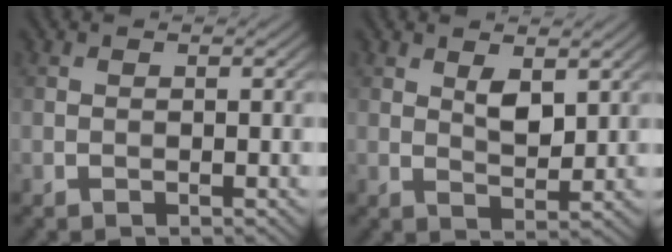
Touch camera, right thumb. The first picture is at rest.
{"total": 3.3, "force": [1.6, 1.5, 2.5], "torque": [-0.050, -0.007, 0.032]}